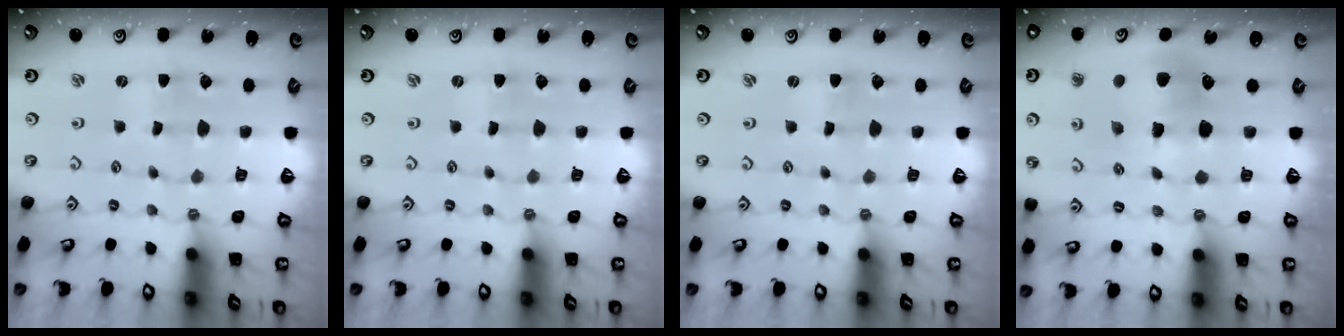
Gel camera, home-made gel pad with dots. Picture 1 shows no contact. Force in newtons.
{"total": 0.0}
{"total": 0.0}
{"total": 9.2, "press": 9.1, "slide": 1.0}